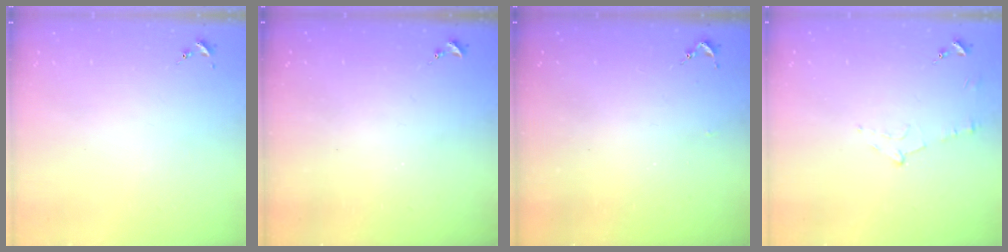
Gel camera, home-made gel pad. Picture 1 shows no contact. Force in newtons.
{"total": 0.0}
{"total": 2.6, "press": 2.5, "slide": 0.3}
{"total": 5.4, "press": 5.4, "slide": 0.7}